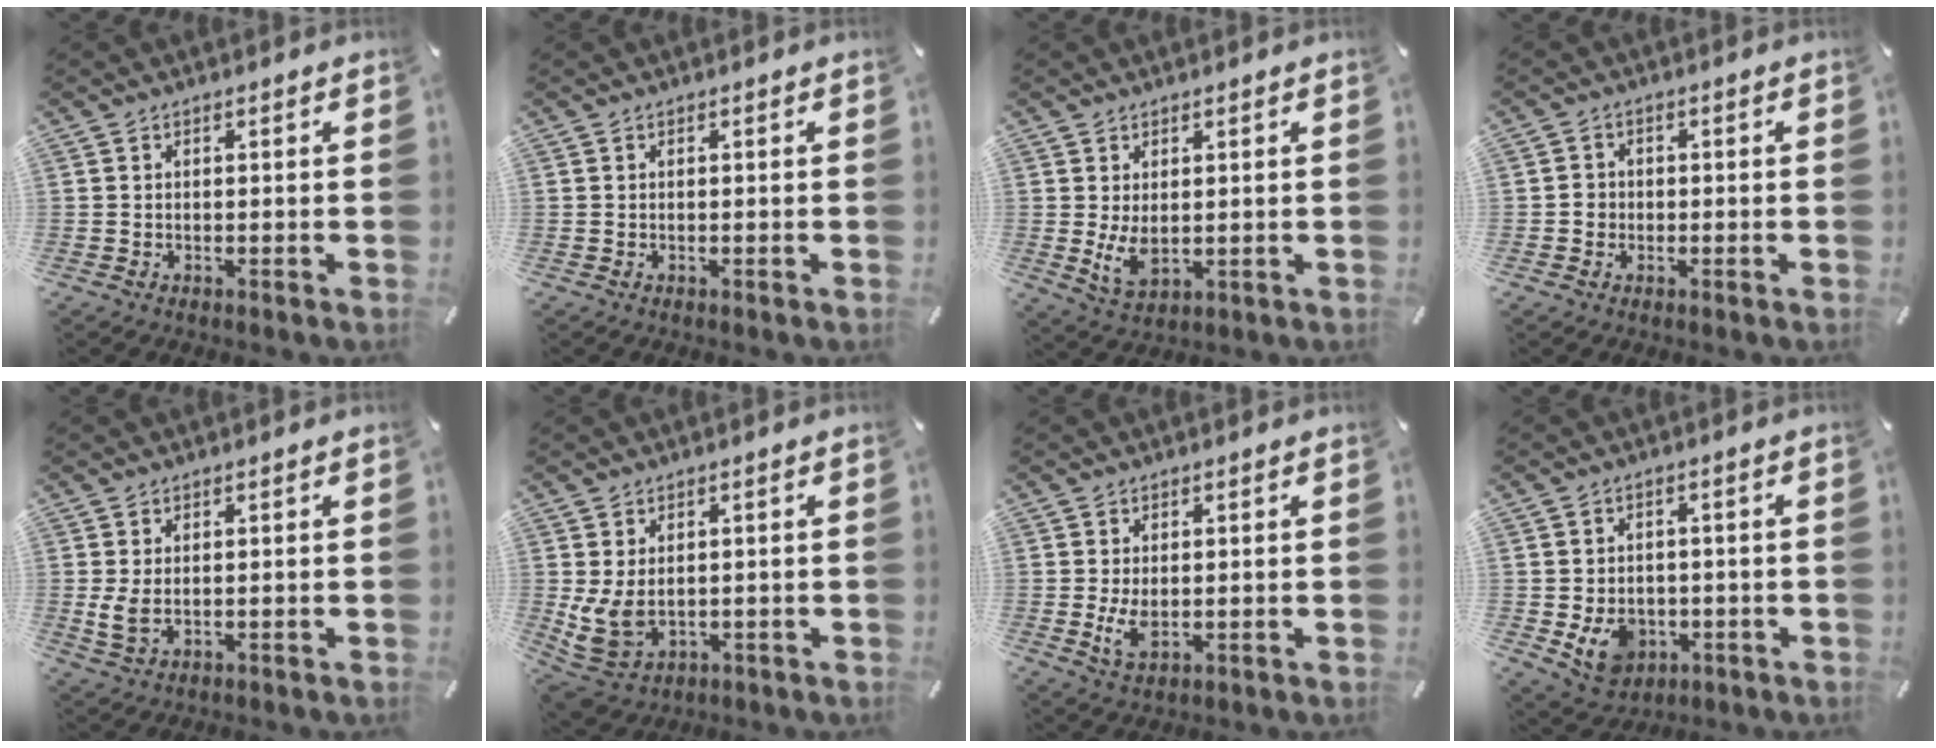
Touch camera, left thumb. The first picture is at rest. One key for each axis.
{"total": 0.0}
{"total": 5.7, "fx": 0.6, "fy": 3.6, "fz": 4.4, "tx": -0.097, "ty": -0.009, "tz": 0.013}
{"total": 2.3, "fx": -0.7, "fy": 2.1, "fz": 0.6, "tx": -0.013, "ty": 0.004, "tz": -0.016}
{"total": 3.8, "fx": 0.4, "fy": 2.2, "fz": 3.0, "tx": -0.064, "ty": -0.007, "tz": 0.005}
{"total": 7.4, "fx": 1.1, "fy": 5.6, "fz": 4.7, "tx": -0.117, "ty": -0.015, "tz": 0.023}
{"total": 4.7, "fx": -0.2, "fy": 2.8, "fz": 3.7, "tx": -0.087, "ty": -0.012, "tz": -0.007}
{"total": 7.7, "fx": -1.8, "fy": 6.5, "fz": 3.7, "tx": -0.065, "ty": 0.005, "tz": -0.031}